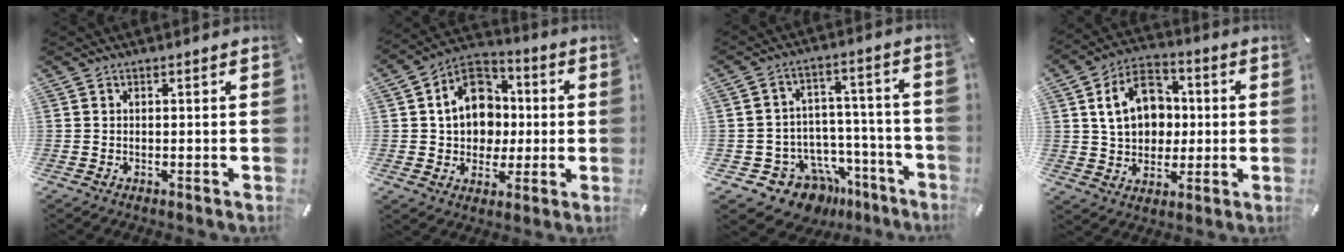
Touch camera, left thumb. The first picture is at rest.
{"total": 13.8, "force": [0.2, 12.1, 6.7], "torque": [-0.114, 0.017, 0.009]}
{"total": 13.0, "force": [-8.7, 8.8, 4.2], "torque": [-0.067, 0.051, -0.141]}
{"total": 14.0, "force": [2.0, 11.2, 8.0], "torque": [-0.141, 0.016, 0.039]}